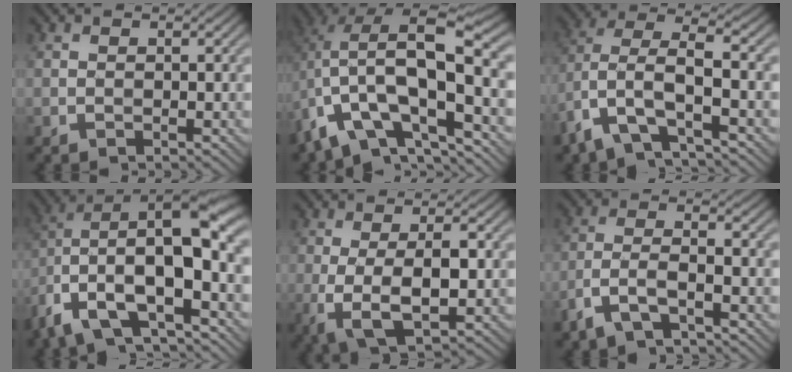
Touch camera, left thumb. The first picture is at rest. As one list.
[{"total": 15.5, "force": [-3.1, 7.3, 13.3], "torque": [-0.240, -0.005, -0.051]}, {"total": 9.5, "force": [-4.1, 3.6, 7.7], "torque": [-0.174, 0.003, -0.095]}, {"total": 17.9, "force": [-4.2, 8.4, 15.2], "torque": [-0.286, -0.008, -0.065]}, {"total": 6.8, "force": [-0.9, 2.2, 6.3], "torque": [-0.122, -0.007, -0.014]}, {"total": 5.7, "force": [-3.6, 1.6, 4.0], "torque": [-0.090, -0.002, -0.081]}]